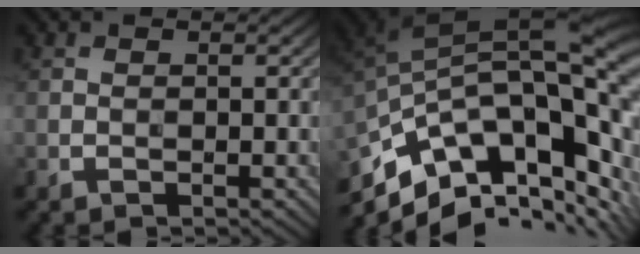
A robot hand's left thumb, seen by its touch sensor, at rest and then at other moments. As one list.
[{"total": 14.4, "force": [-6.0, 6.8, 11.1], "torque": [-0.202, -0.008, -0.099]}]